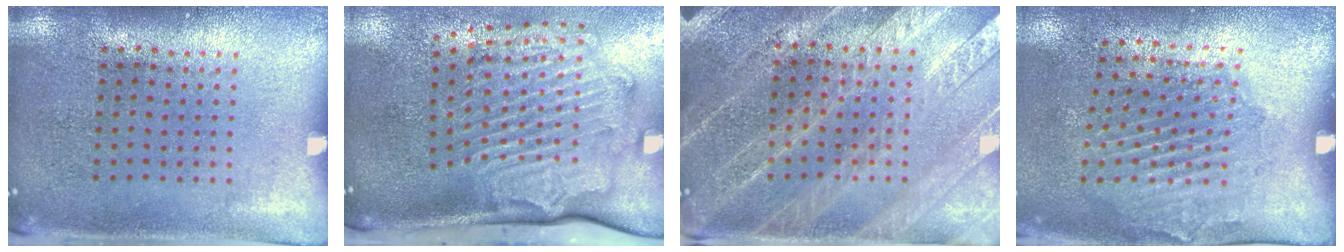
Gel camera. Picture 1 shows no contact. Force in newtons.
{"total": 2.5, "press": 2.2, "slide": 1.2}
{"total": 3.4, "press": 3.3, "slide": 1.0}
{"total": 1.9, "press": 1.3, "slide": 1.4}